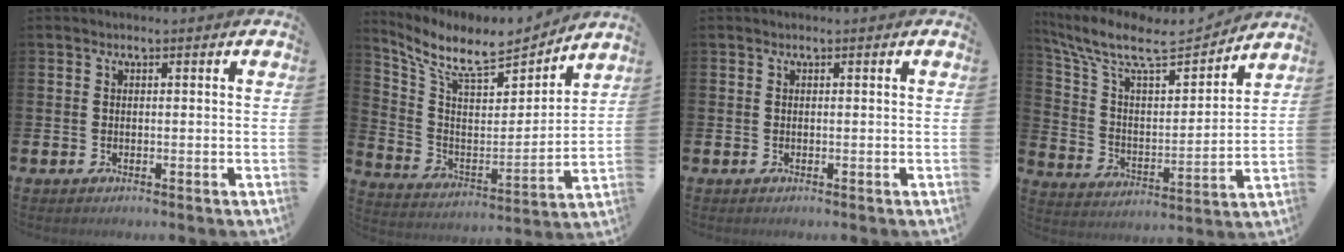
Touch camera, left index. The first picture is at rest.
{"total": 9.8, "force": [8.6, 2.8, 3.9], "torque": [-0.109, -0.060, 0.147]}
{"total": 0.0}
{"total": 10.2, "force": [8.7, 2.7, 4.6], "torque": [-0.119, -0.059, 0.146]}